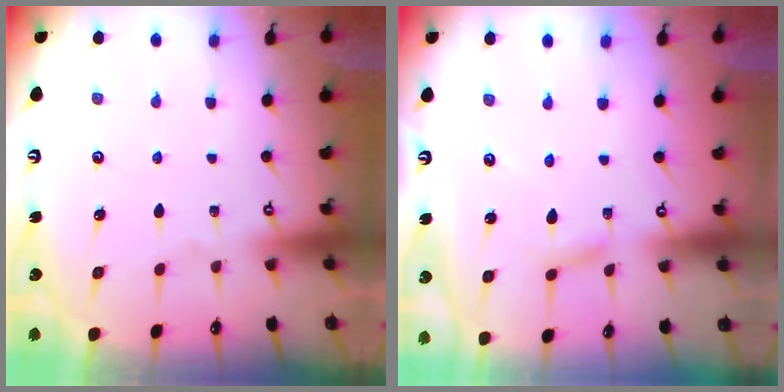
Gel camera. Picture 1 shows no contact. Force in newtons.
{"total": 3.0, "press": 3.0, "slide": 0.4}